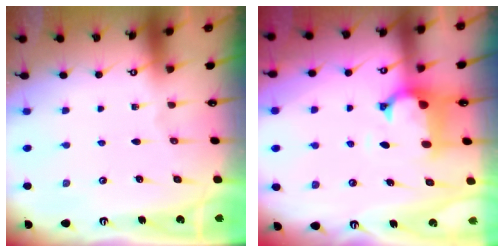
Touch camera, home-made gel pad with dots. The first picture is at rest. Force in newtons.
{"total": 1.9, "press": 1.5, "slide": 1.1}